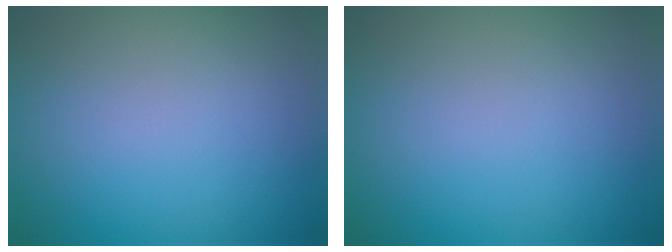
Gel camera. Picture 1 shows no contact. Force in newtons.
{"total": 0.0}